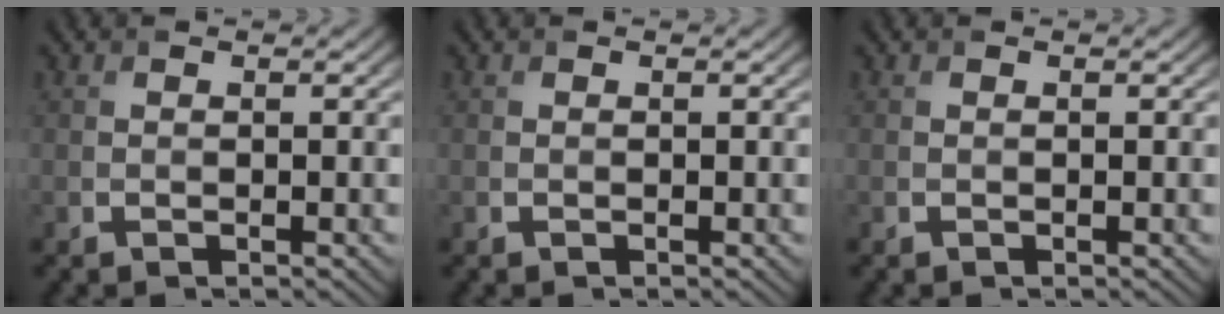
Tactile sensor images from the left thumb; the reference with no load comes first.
{"total": 0.0}
{"total": 0.0}